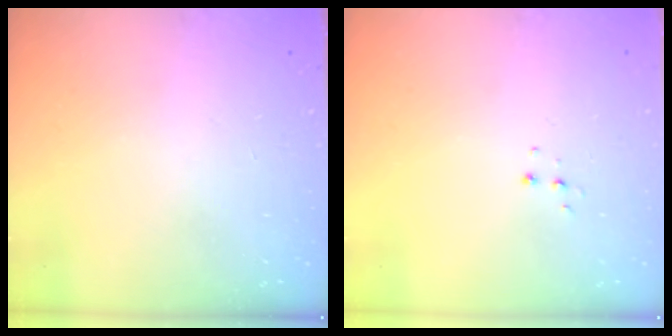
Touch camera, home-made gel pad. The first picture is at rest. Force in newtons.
{"total": 3.7, "press": 3.7, "slide": 0.4}